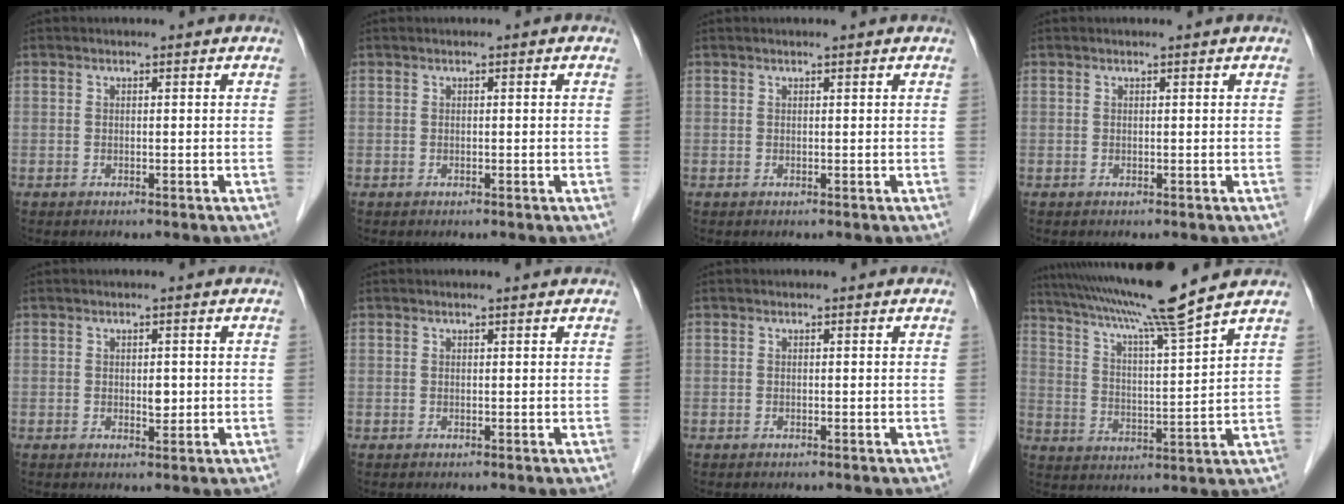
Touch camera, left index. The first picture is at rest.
{"total": 0.5, "force": [0.2, 0.1, 0.5], "torque": [-0.009, 0.006, 0.002]}
{"total": 0.9, "force": [0.8, -0.1, 0.5], "torque": [-0.009, 0.010, 0.015]}
{"total": 0.0}
{"total": 1.6, "force": [0.1, 0.9, 1.3], "torque": [-0.017, -0.001, 0.003]}
{"total": 1.2, "force": [1.0, 0.0, 0.7], "torque": [-0.011, 0.011, 0.016]}
{"total": 0.0}
{"total": 14.2, "force": [11.9, -2.2, 7.5], "torque": [-0.134, -0.004, 0.192]}